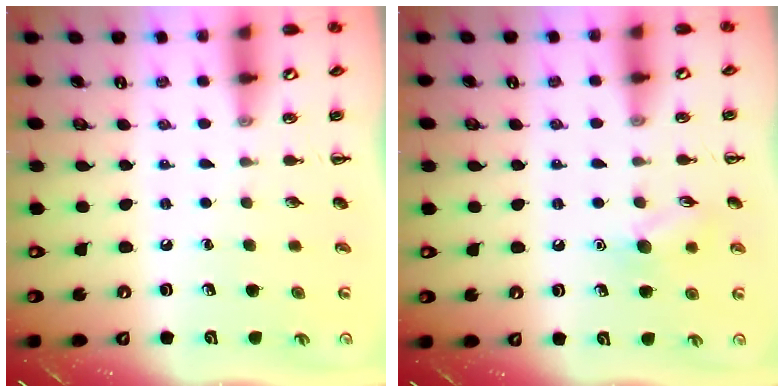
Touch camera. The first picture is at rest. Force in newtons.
{"total": 8.1, "press": 8.0, "slide": 1.2}